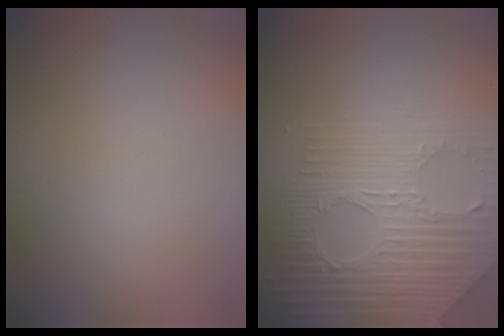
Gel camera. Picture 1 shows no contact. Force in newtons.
{"total": 7.3, "press": 5.4, "slide": 4.9}